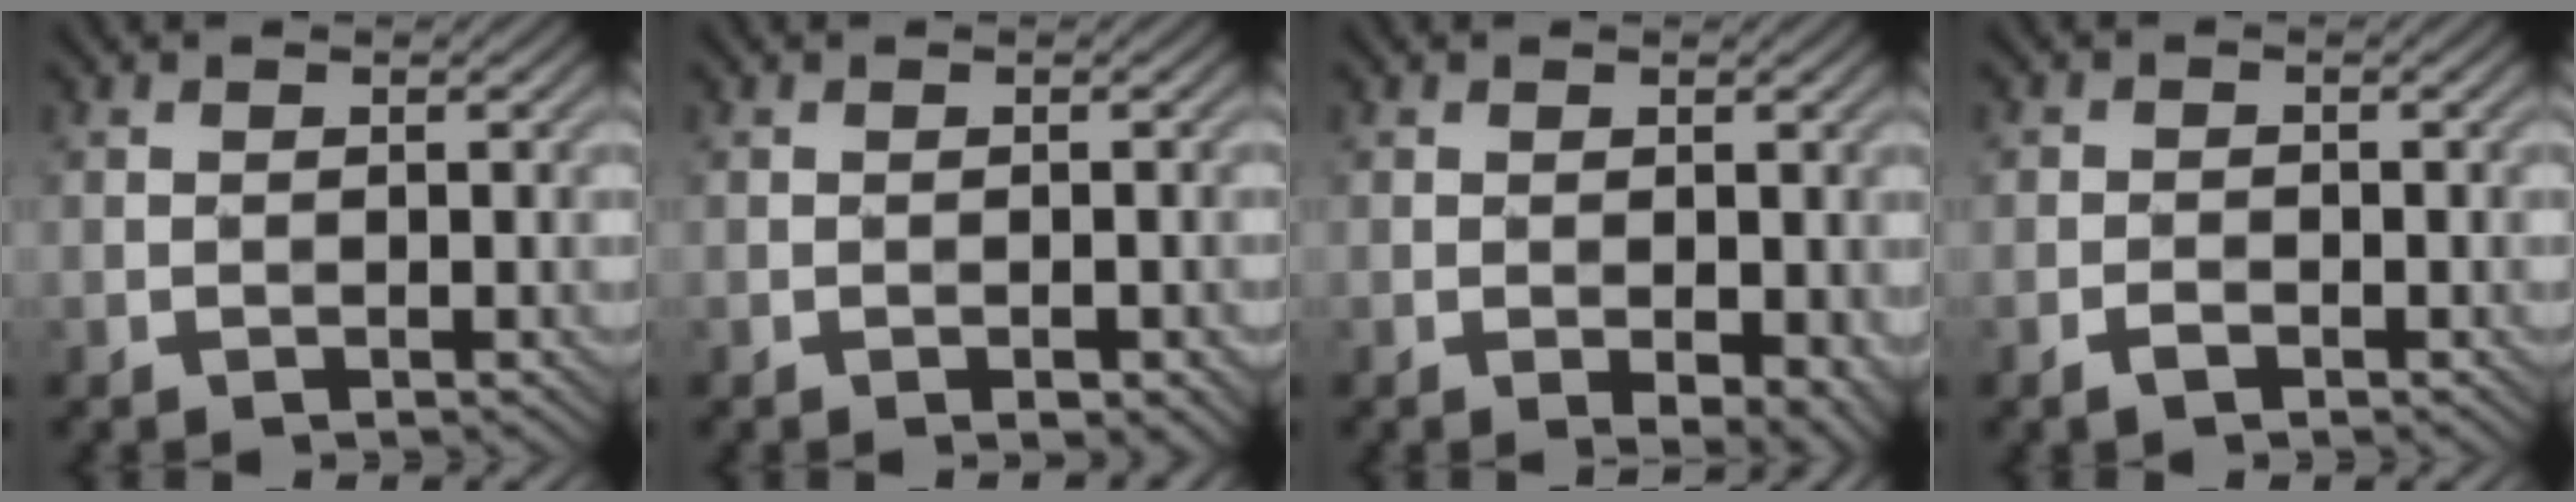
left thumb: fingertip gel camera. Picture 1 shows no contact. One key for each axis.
{"total": 1.2, "fx": -0.7, "fy": 0.2, "fz": 0.9, "tx": -0.014, "ty": 0.004, "tz": -0.009}
{"total": 3.3, "fx": -1.1, "fy": 1.5, "fz": 2.8, "tx": -0.037, "ty": -0.007, "tz": -0.009}
{"total": 1.4, "fx": -0.9, "fy": 0.8, "fz": 0.8, "tx": -0.017, "ty": 0.002, "tz": -0.019}